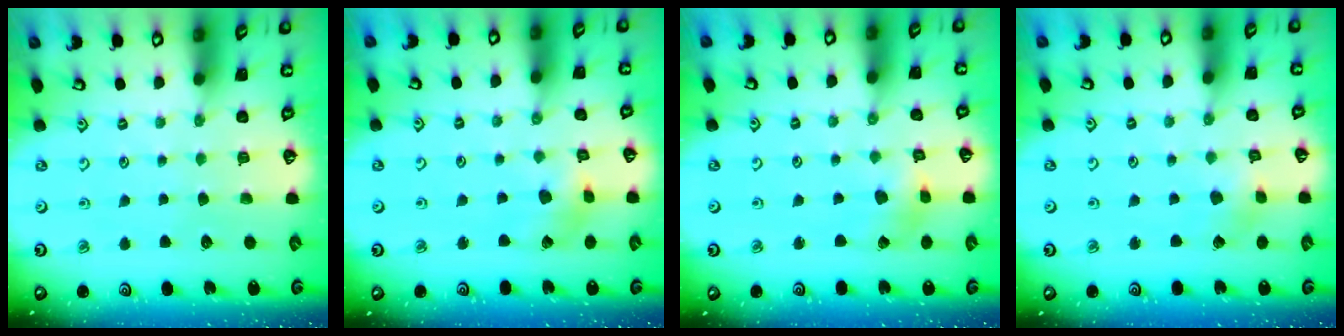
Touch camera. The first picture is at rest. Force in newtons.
{"total": 6.2, "press": 6.2, "slide": 0.8}
{"total": 3.1, "press": 3.0, "slide": 0.4}
{"total": 3.4, "press": 3.4, "slide": 0.4}